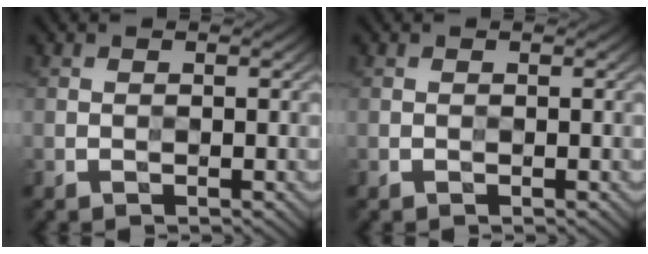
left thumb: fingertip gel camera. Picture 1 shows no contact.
{"total": 1.5, "force": [1.1, -0.7, -0.8], "torque": [0.018, 0.010, 0.009]}